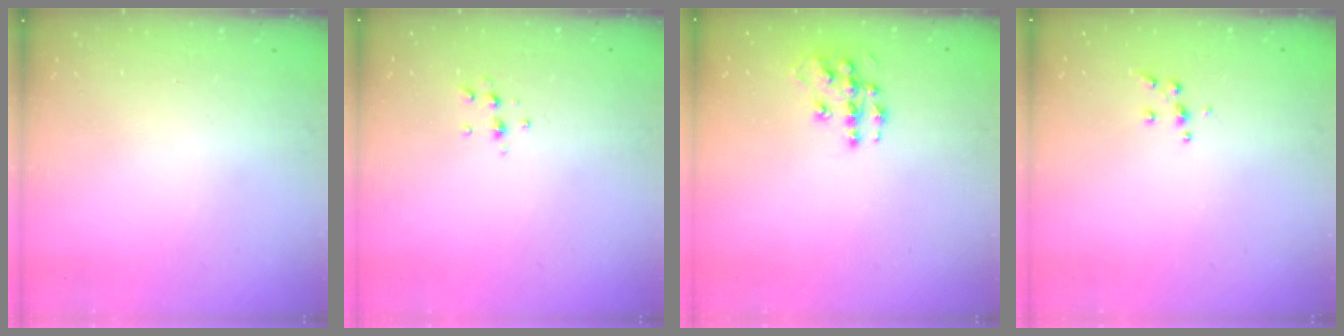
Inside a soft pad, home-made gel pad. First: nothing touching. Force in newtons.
{"total": 5.8, "press": 5.7, "slide": 1.2}
{"total": 10.6, "press": 10.6, "slide": 0.6}
{"total": 4.8, "press": 4.8, "slide": 0.6}